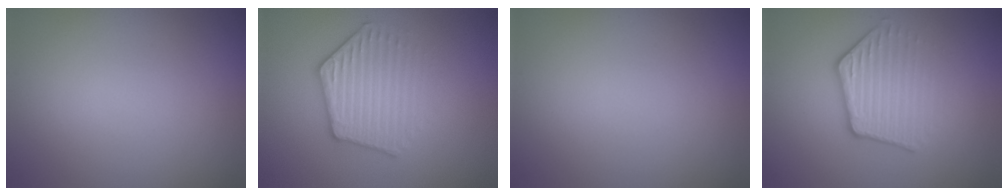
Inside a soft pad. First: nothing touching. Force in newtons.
{"total": 4.1, "press": 3.4, "slide": 2.3}
{"total": 0.0}
{"total": 3.8, "press": 2.9, "slide": 2.5}